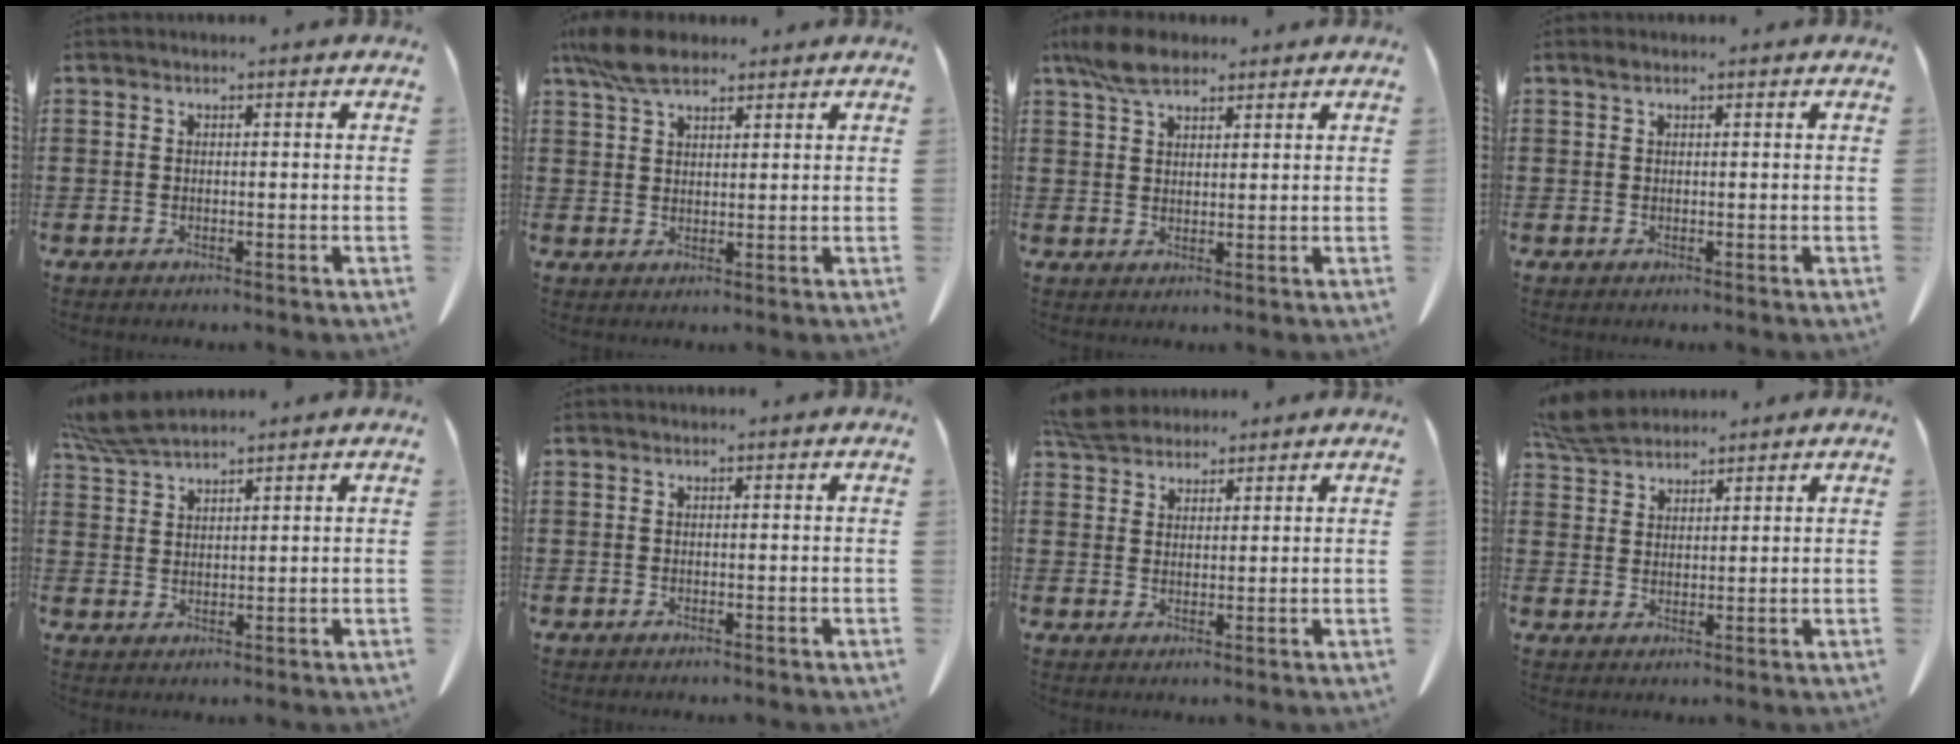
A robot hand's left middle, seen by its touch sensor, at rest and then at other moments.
{"total": 6.5, "force": [4.7, 2.3, 3.7], "torque": [-0.085, -0.002, 0.091]}
{"total": 5.9, "force": [4.3, 2.4, 3.3], "torque": [-0.076, 0.002, 0.082]}
{"total": 0.7, "force": [0.4, 0.3, 0.4], "torque": [-0.010, 0.000, 0.010]}
{"total": 6.0, "force": [5.3, 0.7, 2.7], "torque": [-0.068, -0.012, 0.103]}
{"total": 0.0}
{"total": 5.1, "force": [4.7, 1.4, 1.2], "torque": [-0.039, -0.007, 0.092]}
{"total": 5.9, "force": [5.4, 1.5, 1.7], "torque": [-0.053, -0.009, 0.106]}